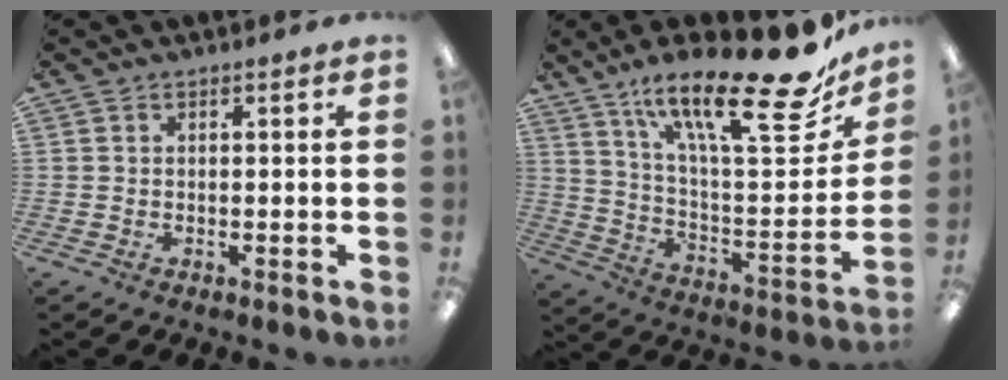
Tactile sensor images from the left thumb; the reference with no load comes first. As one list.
[{"total": 25.4, "force": [17.4, 6.5, 17.4], "torque": [-0.256, -0.121, 0.281]}]